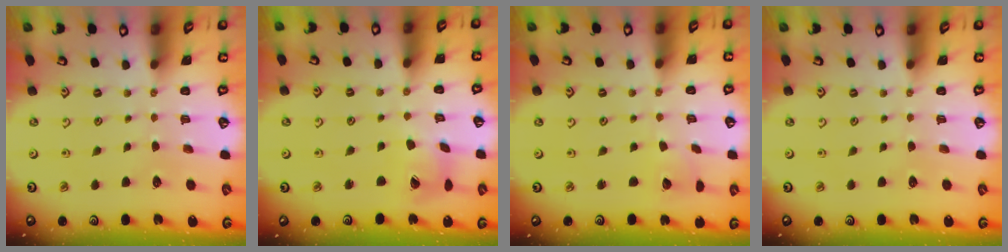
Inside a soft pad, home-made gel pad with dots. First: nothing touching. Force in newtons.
{"total": 6.1, "press": 6.1, "slide": 0.7}
{"total": 2.5, "press": 2.5, "slide": 0.2}
{"total": 0.0}